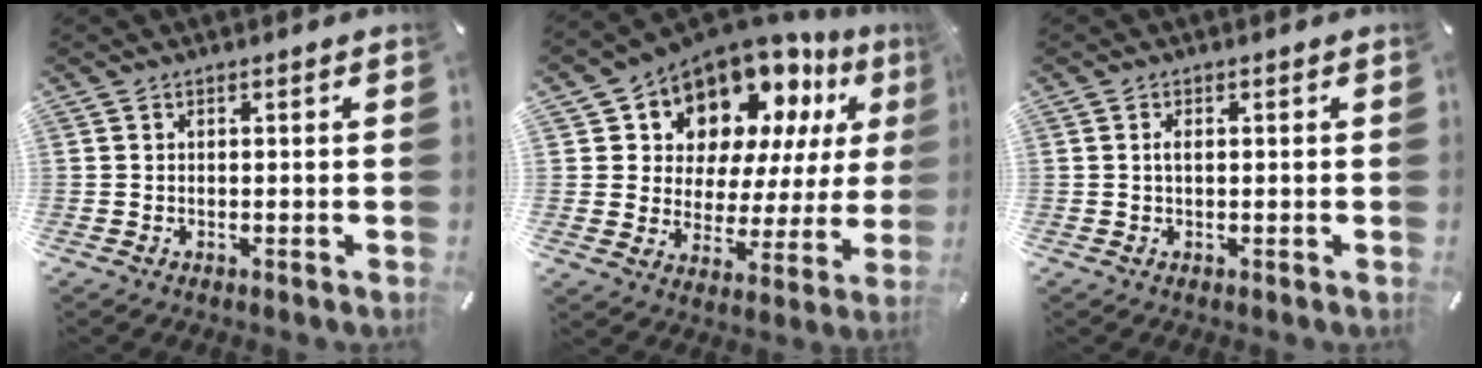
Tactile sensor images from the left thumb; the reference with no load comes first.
{"total": 13.3, "force": [10.6, 7.3, 3.1], "torque": [-0.063, -0.101, 0.190]}
{"total": 1.4, "force": [0.1, 0.5, 1.3], "torque": [-0.025, 0.002, -0.001]}